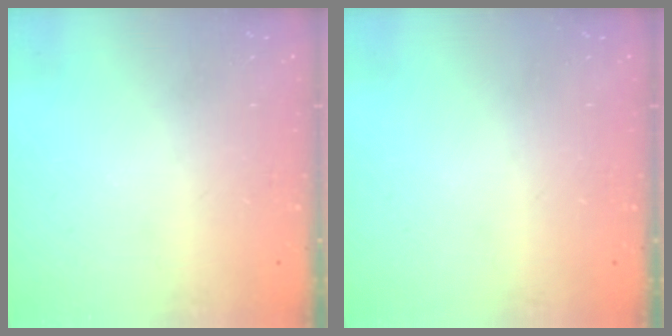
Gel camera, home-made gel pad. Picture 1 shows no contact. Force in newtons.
{"total": 0.0}